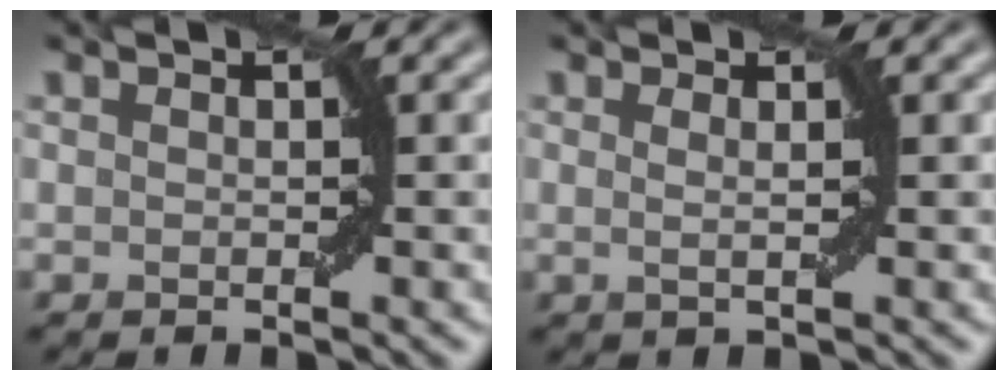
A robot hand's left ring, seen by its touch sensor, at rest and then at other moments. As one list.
[{"total": 1.3, "force": [0.3, 0.3, 1.3], "torque": [-0.020, -0.001, 0.001]}]